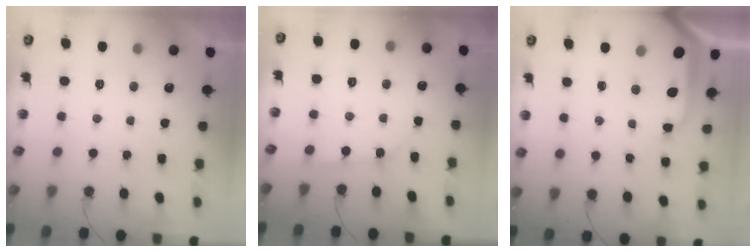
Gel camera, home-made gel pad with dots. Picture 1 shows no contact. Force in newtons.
{"total": 2.5, "press": 2.5, "slide": 0.3}
{"total": 10.1, "press": 10.0, "slide": 1.4}